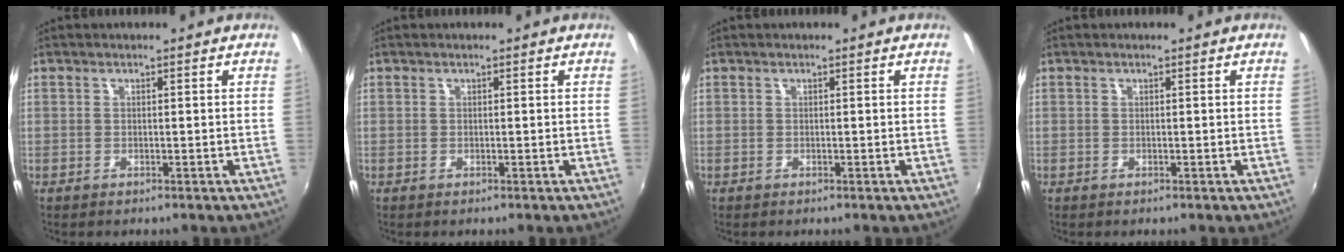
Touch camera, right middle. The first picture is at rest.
{"total": 0.0}
{"total": 0.0}
{"total": 0.0}